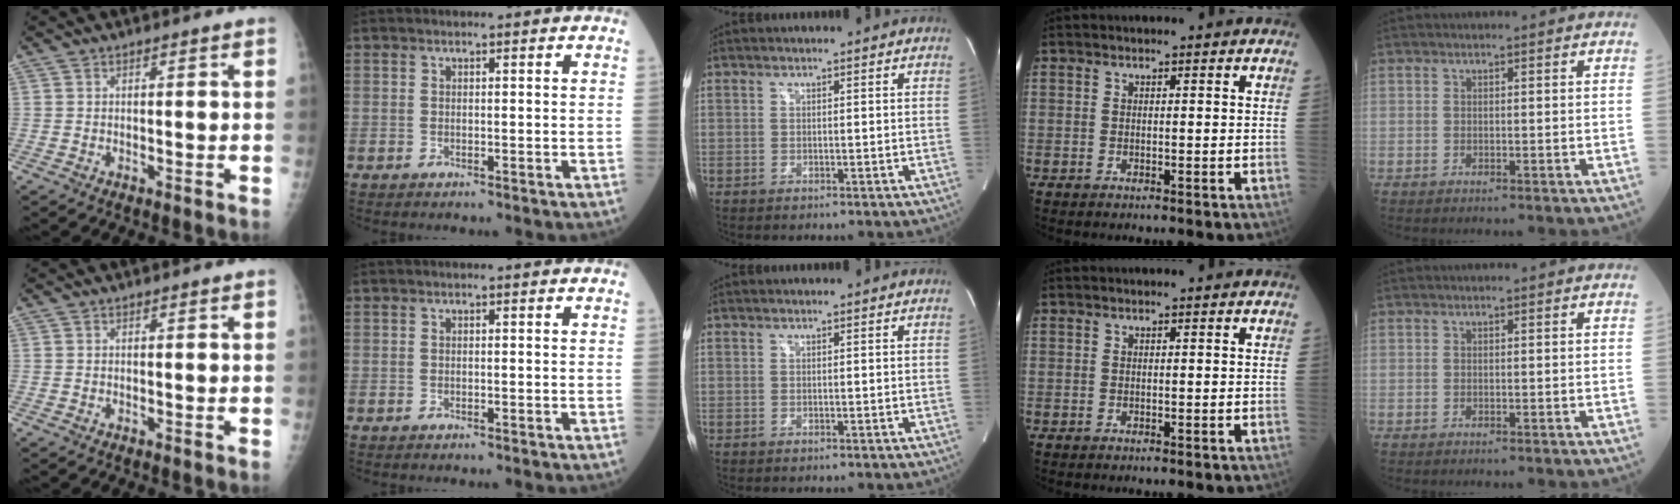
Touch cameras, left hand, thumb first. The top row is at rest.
{}